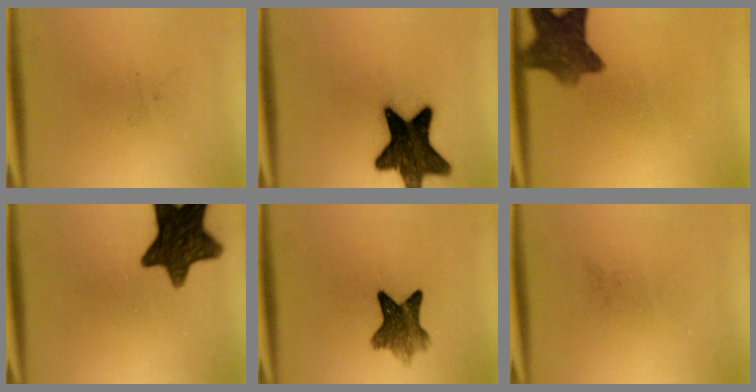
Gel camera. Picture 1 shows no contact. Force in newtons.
{"total": 16.1}
{"total": 8.5}
{"total": 13.7}
{"total": 7.0}
{"total": 0.0}